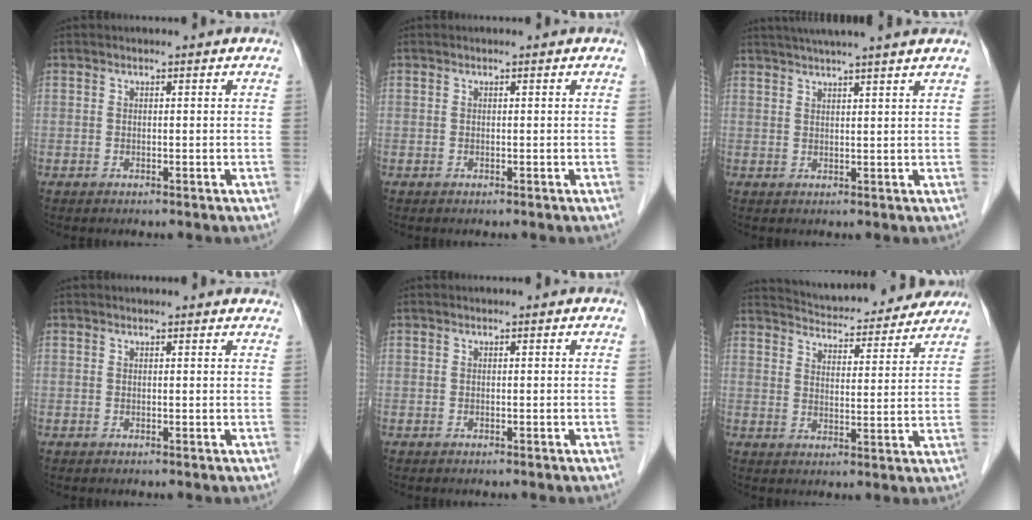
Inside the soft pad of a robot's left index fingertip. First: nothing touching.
{"total": 0.0}
{"total": 11.1, "force": [9.5, -0.6, 5.7], "torque": [-0.089, 0.029, 0.118]}
{"total": 4.2, "force": [4.0, 0.9, 0.9], "torque": [-0.010, 0.009, 0.031]}
{"total": 0.0}
{"total": 19.5, "force": [18.4, 3.4, 5.4], "torque": [-0.078, 0.002, 0.242]}